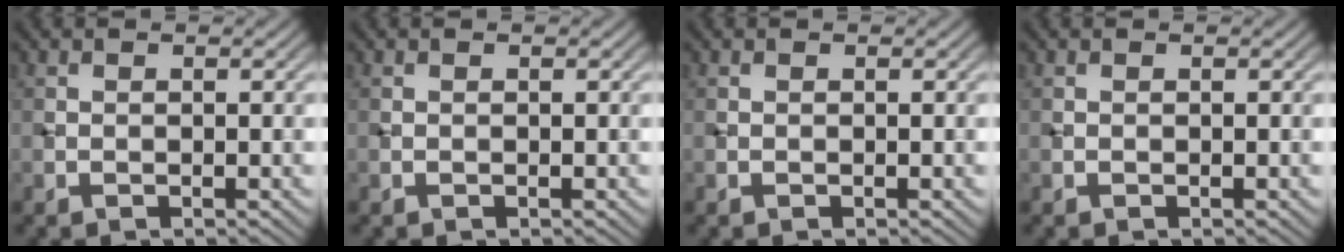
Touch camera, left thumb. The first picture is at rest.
{"total": 0.0}
{"total": 0.0}
{"total": 0.0}